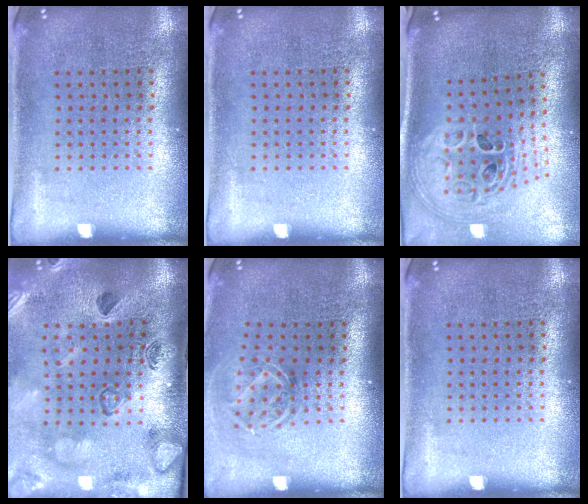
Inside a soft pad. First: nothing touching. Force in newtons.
{"total": 0.0}
{"total": 2.3, "press": 1.7, "slide": 1.6}
{"total": 2.7, "press": 2.5, "slide": 1.0}
{"total": 1.8, "press": 1.3, "slide": 1.2}
{"total": 0.0}